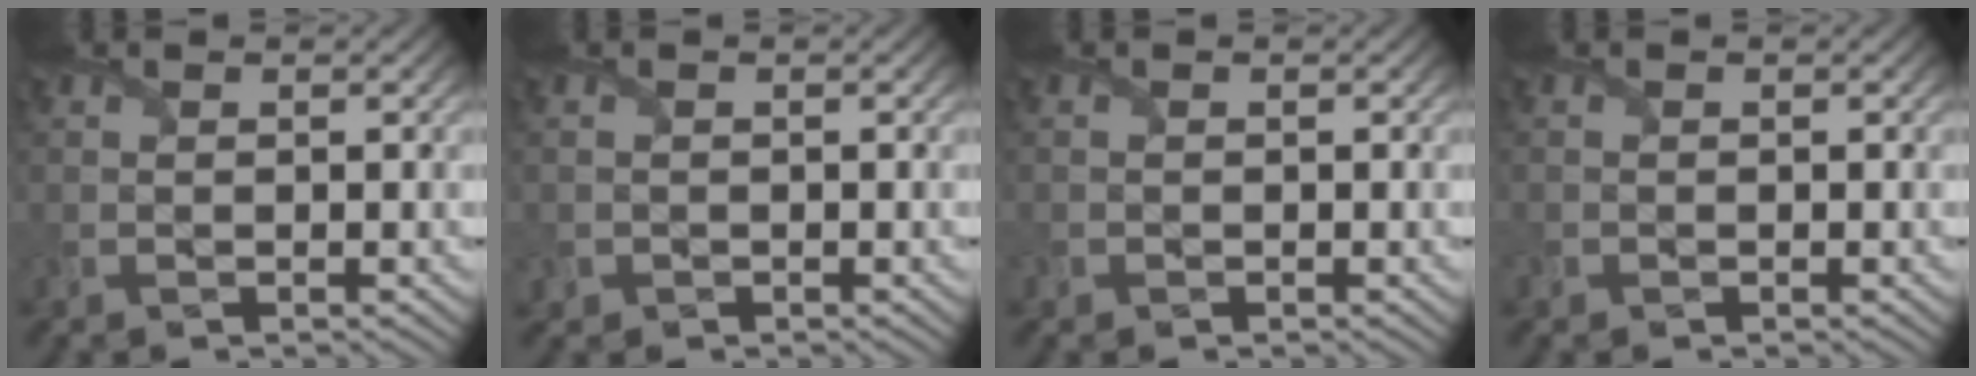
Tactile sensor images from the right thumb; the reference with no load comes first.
{"total": 1.0, "force": [-0.4, 0.8, -0.3], "torque": [0.004, -0.004, -0.010]}
{"total": 0.6, "force": [-0.4, 0.4, -0.1], "torque": [0.002, -0.003, -0.011]}
{"total": 0.6, "force": [-0.4, 0.5, -0.1], "torque": [0.000, -0.003, -0.011]}